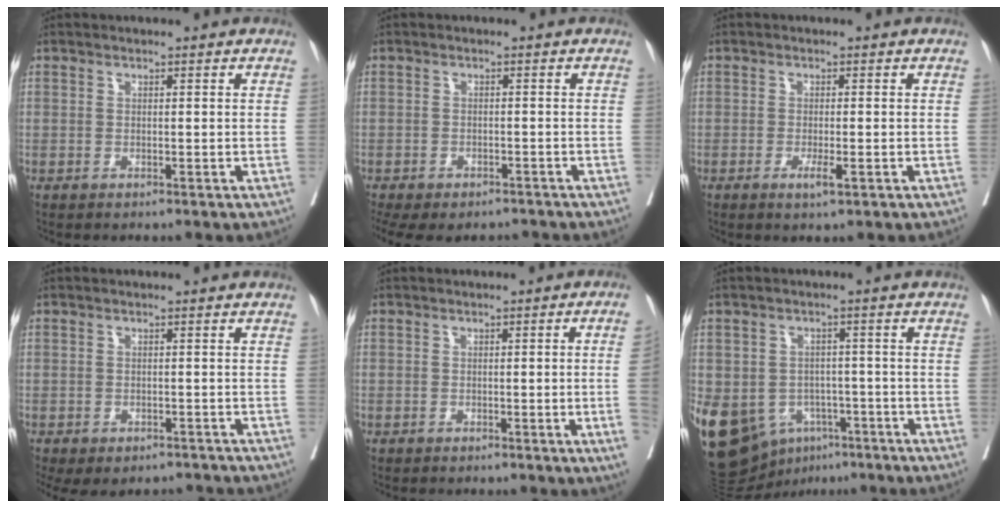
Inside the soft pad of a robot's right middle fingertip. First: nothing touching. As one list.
[{"total": 12.1, "force": [-9.2, 6.1, 4.9], "torque": [-0.123, -0.008, -0.115]}, {"total": 2.2, "force": [-1.0, 0.3, 1.9], "torque": [-0.031, -0.004, -0.015]}, {"total": 9.2, "force": [-7.0, 4.8, 3.4], "torque": [-0.067, -0.002, -0.086]}, {"total": 4.5, "force": [-0.9, -1.2, 4.2], "torque": [-0.049, -0.003, -0.011]}, {"total": 18.4, "force": [-8.1, 14.0, 8.8], "torque": [-0.213, 0.005, -0.108]}]